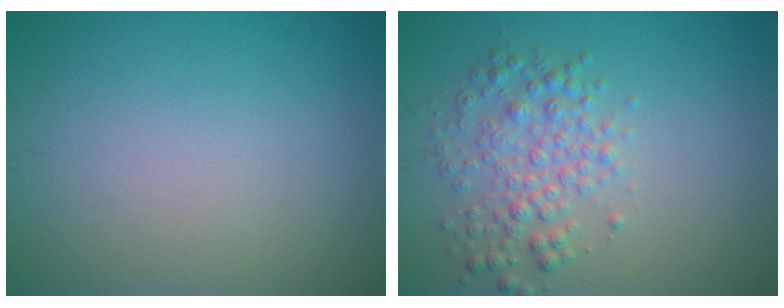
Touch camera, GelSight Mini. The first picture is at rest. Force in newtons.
{"total": 3.5, "press": 3.5, "slide": 0.0}